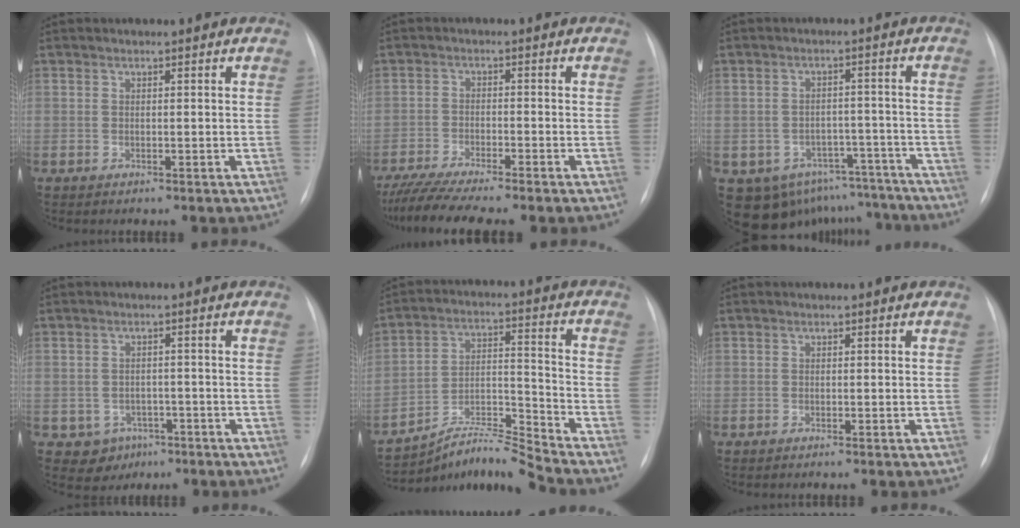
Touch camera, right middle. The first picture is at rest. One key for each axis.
{"total": 8.3, "fx": -7.1, "fy": -0.4, "fz": 4.3, "tx": -0.077, "ty": -0.024, "tz": -0.116}
{"total": 13.1, "fx": -10.1, "fy": 7.8, "fz": 2.9, "tx": -0.039, "ty": 0.034, "tz": -0.115}
{"total": 4.2, "fx": -2.0, "fy": 3.6, "fz": 0.7, "tx": -0.011, "ty": 0.007, "tz": -0.018}
{"total": 9.4, "fx": -9.1, "fy": -2.2, "fz": 1.4, "tx": -0.034, "ty": 0.021, "tz": -0.161}
{"total": 0.0}